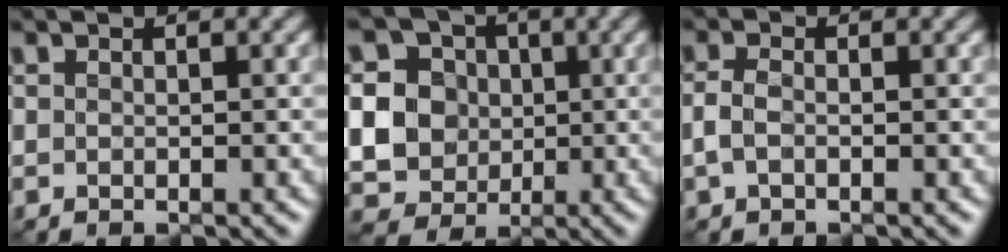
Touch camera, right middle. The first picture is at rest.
{"total": 11.4, "force": [0.5, 10.5, 4.4], "torque": [-0.115, 0.015, -0.012]}
{"total": 1.8, "force": [-0.7, 1.1, 1.2], "torque": [-0.033, 0.000, -0.017]}